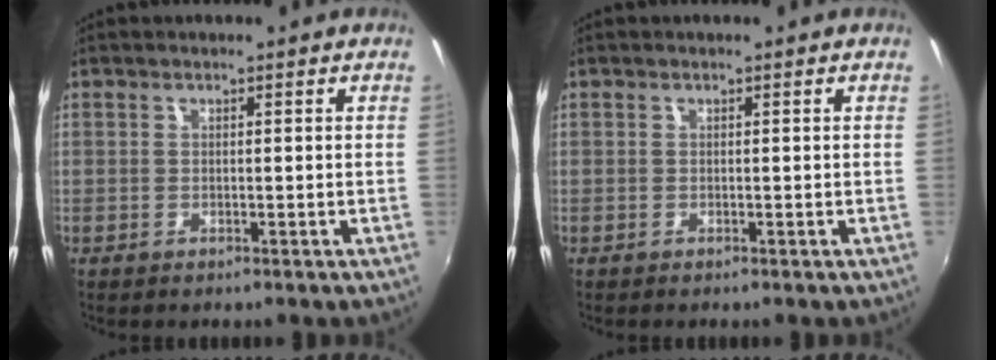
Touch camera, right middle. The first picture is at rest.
{"total": 0.0}